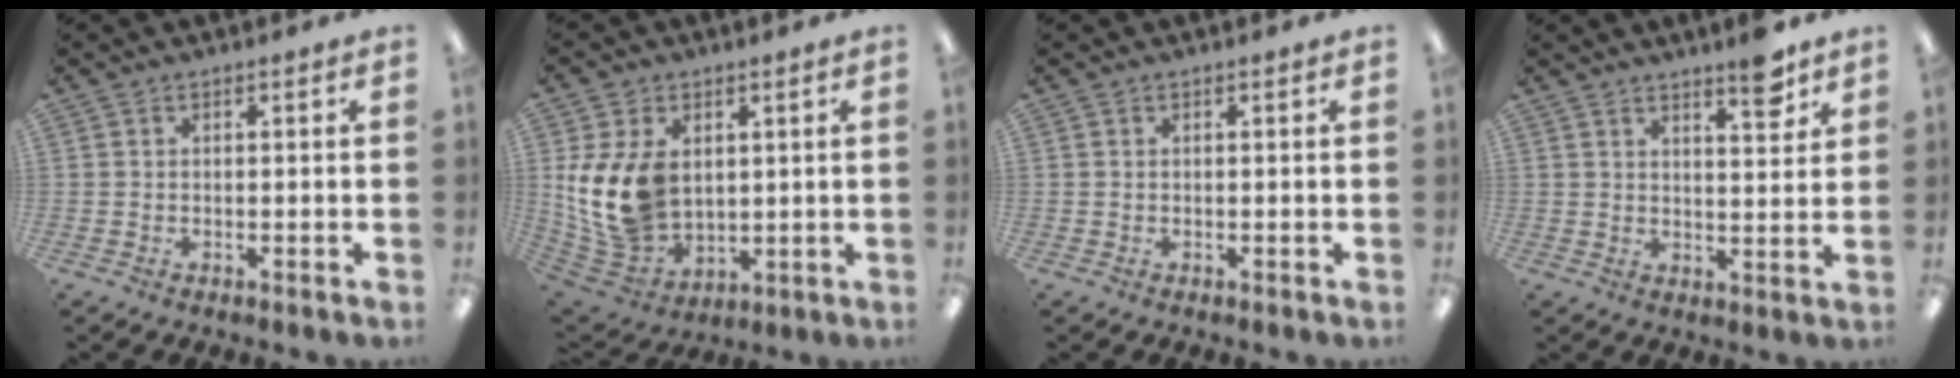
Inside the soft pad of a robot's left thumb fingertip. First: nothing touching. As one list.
[{"total": 15.1, "force": [3.1, 10.9, 10.0], "torque": [-0.238, -0.014, 0.061]}, {"total": 0.0}, {"total": 7.0, "force": [5.4, 1.7, 4.1], "torque": [-0.046, -0.038, 0.085]}]